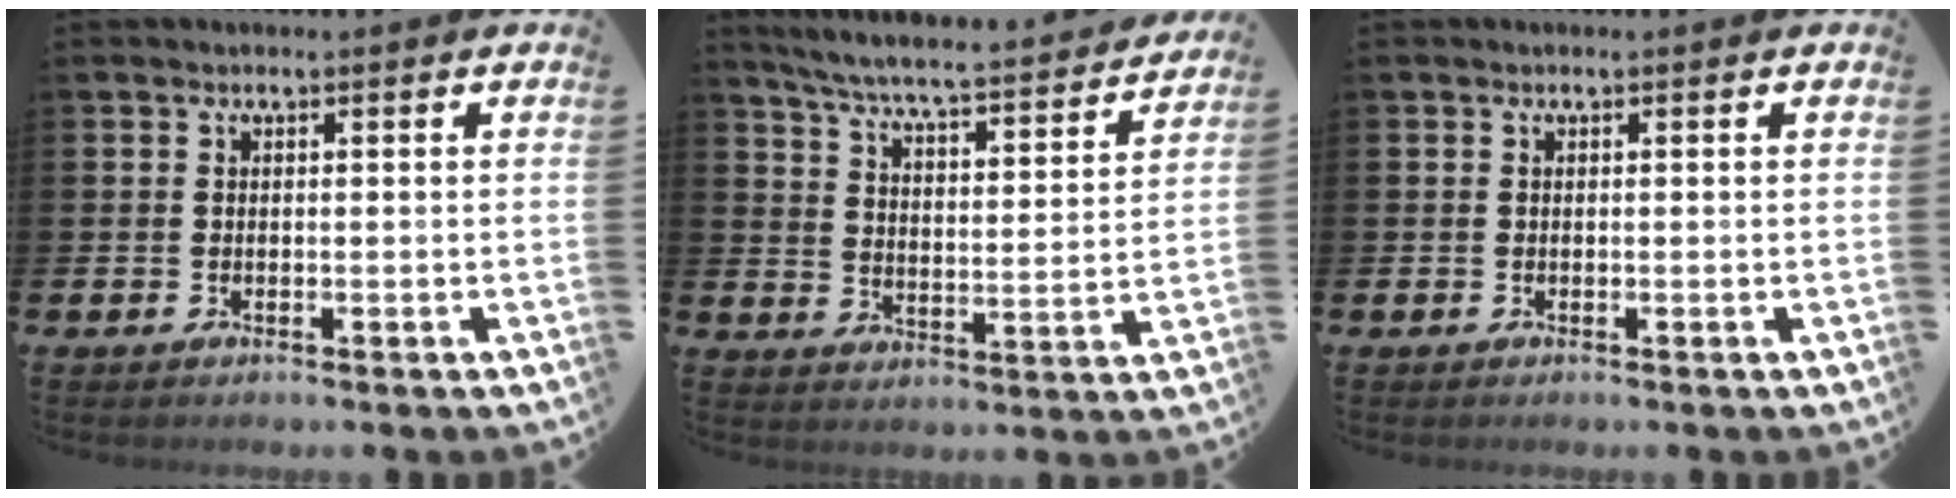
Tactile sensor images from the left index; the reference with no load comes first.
{"total": 6.1, "force": [5.6, 0.1, 2.3], "torque": [-0.073, -0.047, 0.091]}
{"total": 0.0}